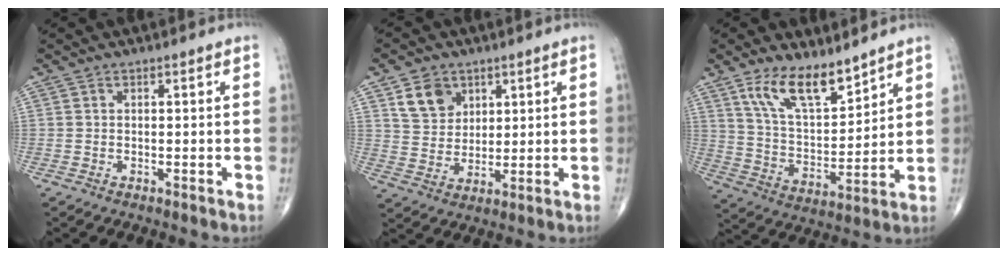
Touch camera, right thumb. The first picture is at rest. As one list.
[{"total": 7.7, "force": [3.9, 5.8, 3.1], "torque": [-0.031, -0.022, 0.076]}, {"total": 12.1, "force": [8.7, 4.8, 6.9], "torque": [-0.106, -0.060, 0.175]}]